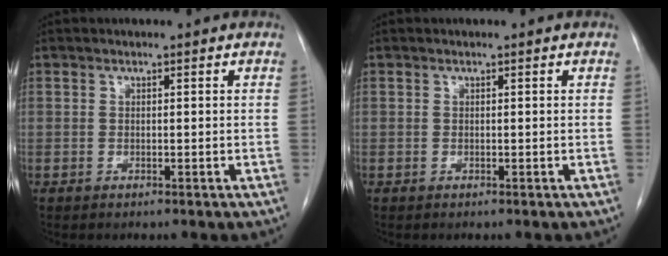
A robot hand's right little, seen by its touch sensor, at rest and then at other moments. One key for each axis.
{"total": 0.0}